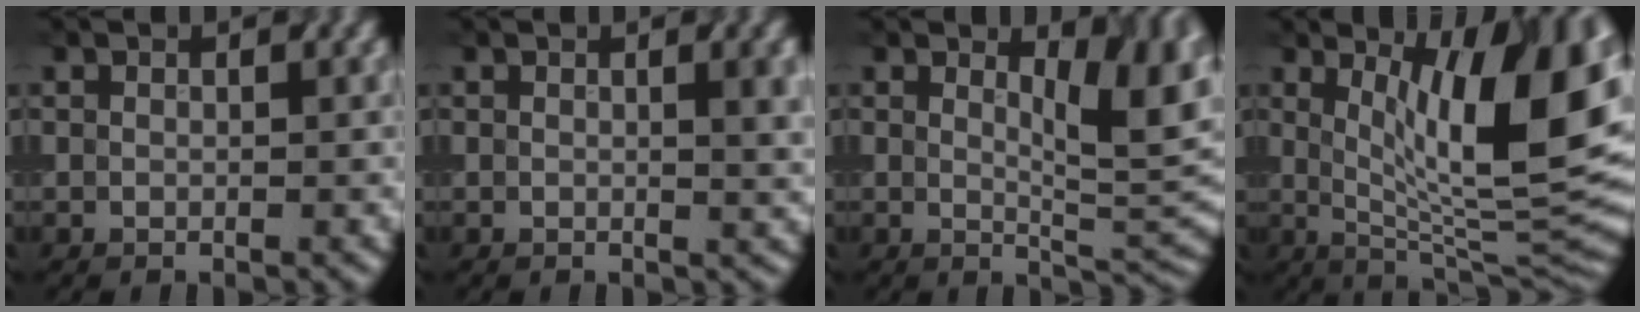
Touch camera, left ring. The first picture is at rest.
{"total": 2.7, "force": [0.4, 1.2, 2.4], "torque": [-0.023, 0.002, 0.010]}
{"total": 6.2, "force": [1.3, 2.7, 5.4], "torque": [-0.078, -0.008, 0.031]}
{"total": 12.4, "force": [2.7, 3.3, 11.6], "torque": [-0.158, -0.002, 0.052]}